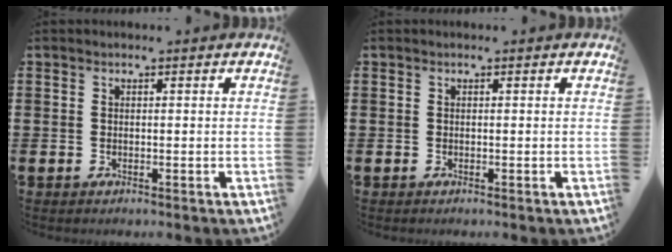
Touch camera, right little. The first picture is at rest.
{"total": 0.0}